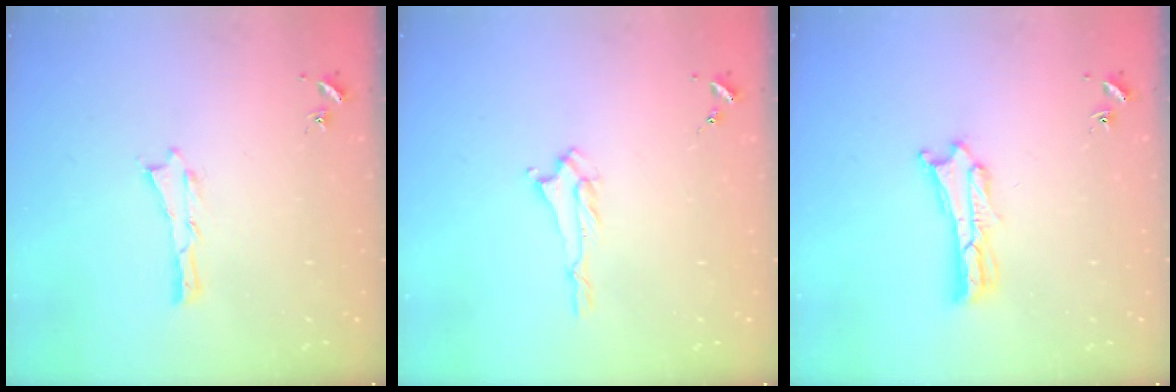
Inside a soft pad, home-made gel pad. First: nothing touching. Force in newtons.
{"total": 1.4, "press": 1.3, "slide": 0.2}
{"total": 1.8, "press": 1.8, "slide": 0.3}